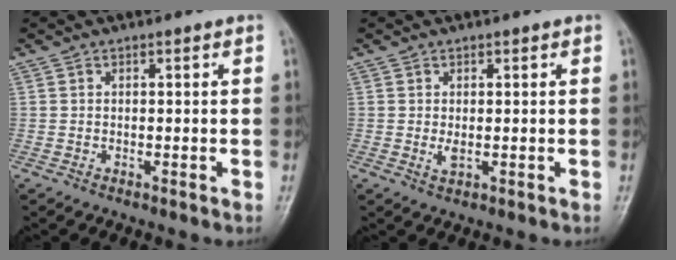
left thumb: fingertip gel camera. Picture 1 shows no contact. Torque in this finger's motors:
{"motor_torque": [0.01, 0.01, 0.13, -0.01, 0.01]}